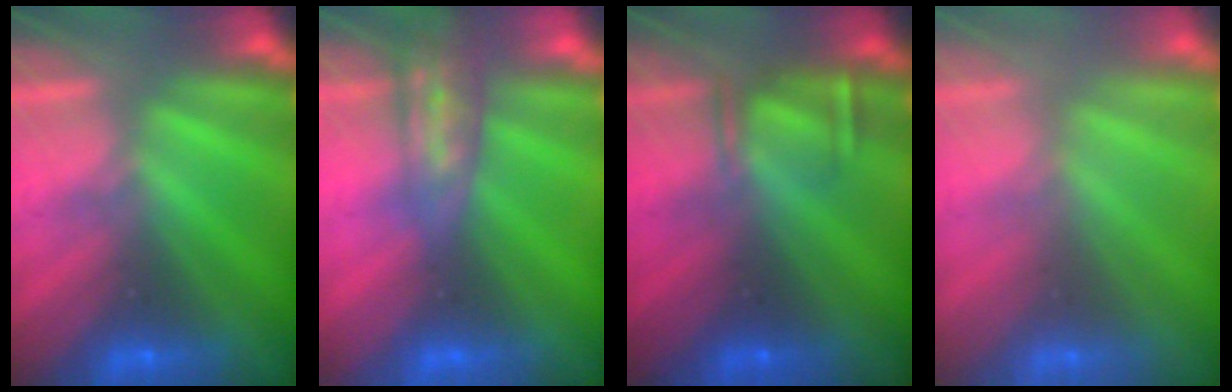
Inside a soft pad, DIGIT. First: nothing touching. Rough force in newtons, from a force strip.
{"total": 2.7}
{"total": 3.2}
{"total": 2.7}